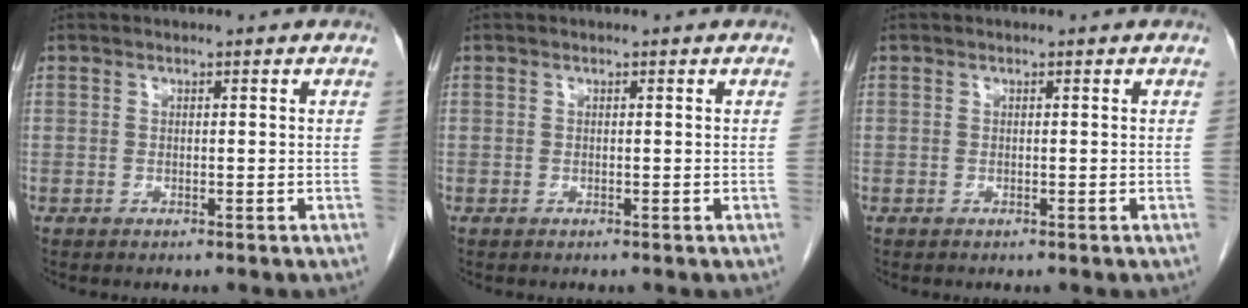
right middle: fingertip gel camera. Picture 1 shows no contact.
{"total": 0.0}
{"total": 0.0}